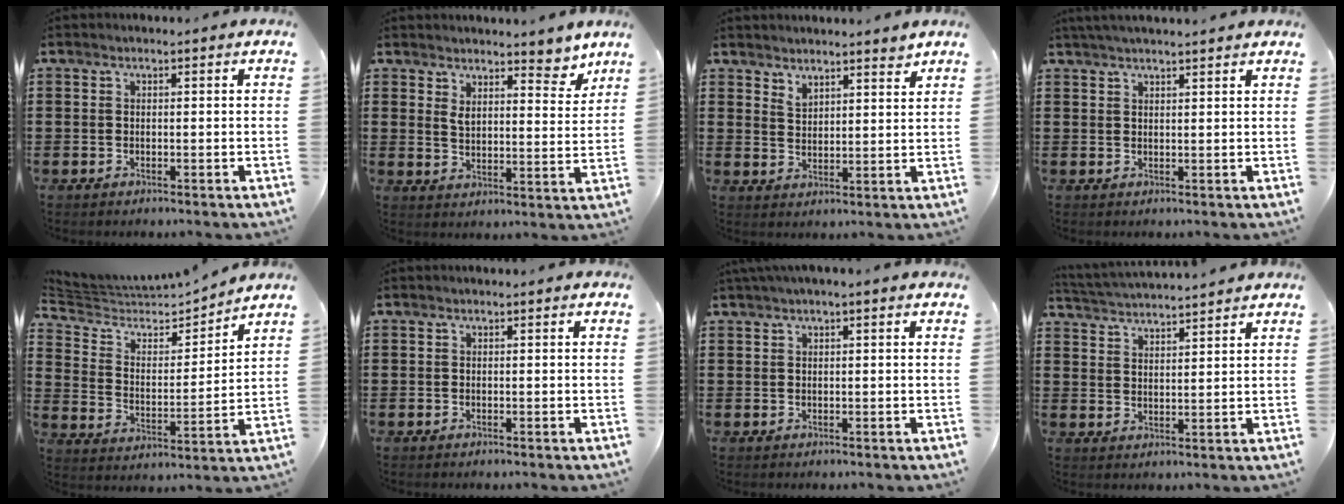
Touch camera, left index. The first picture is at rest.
{"total": 5.5, "force": [4.5, 1.8, 2.5], "torque": [-0.042, -0.022, 0.074]}
{"total": 3.6, "force": [3.4, 0.9, 0.6], "torque": [-0.022, -0.005, 0.063]}
{"total": 1.9, "force": [1.8, -0.4, 0.5], "torque": [-0.012, 0.000, 0.035]}
{"total": 4.8, "force": [4.3, 1.7, 1.4], "torque": [-0.057, -0.033, 0.067]}
{"total": 0.0}
{"total": 1.2, "force": [0.6, -0.2, 1.0], "torque": [-0.020, -0.002, 0.012]}
{"total": 3.1, "force": [3.1, -0.6, 0.0], "torque": [-0.012, -0.020, 0.052]}